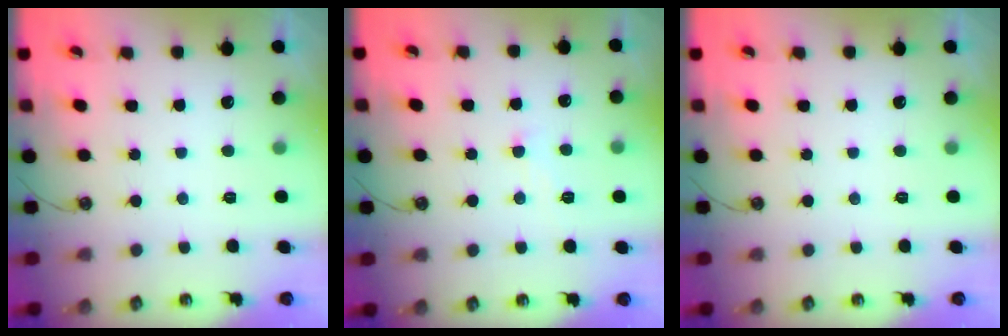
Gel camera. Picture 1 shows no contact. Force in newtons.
{"total": 0.8, "press": 0.6, "slide": 0.5}
{"total": 0.0}